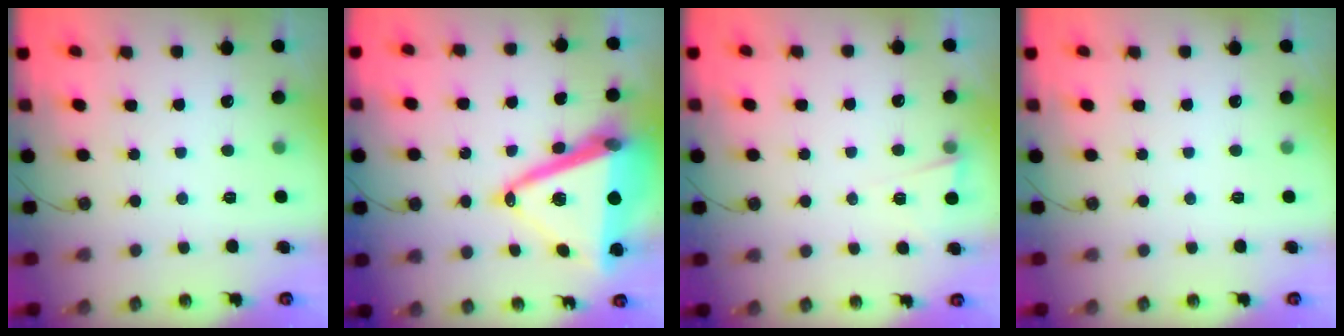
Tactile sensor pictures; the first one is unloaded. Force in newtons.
{"total": 21.6, "press": 21.2, "slide": 3.9}
{"total": 2.9, "press": 2.7, "slide": 1.1}
{"total": 0.0}